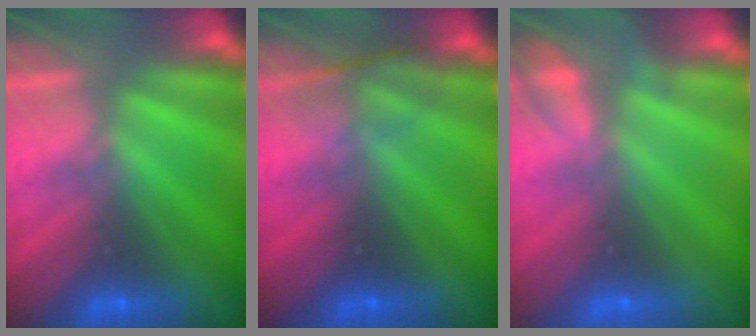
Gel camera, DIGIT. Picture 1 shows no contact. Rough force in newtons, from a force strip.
{"total": 2.3}
{"total": 2.2}